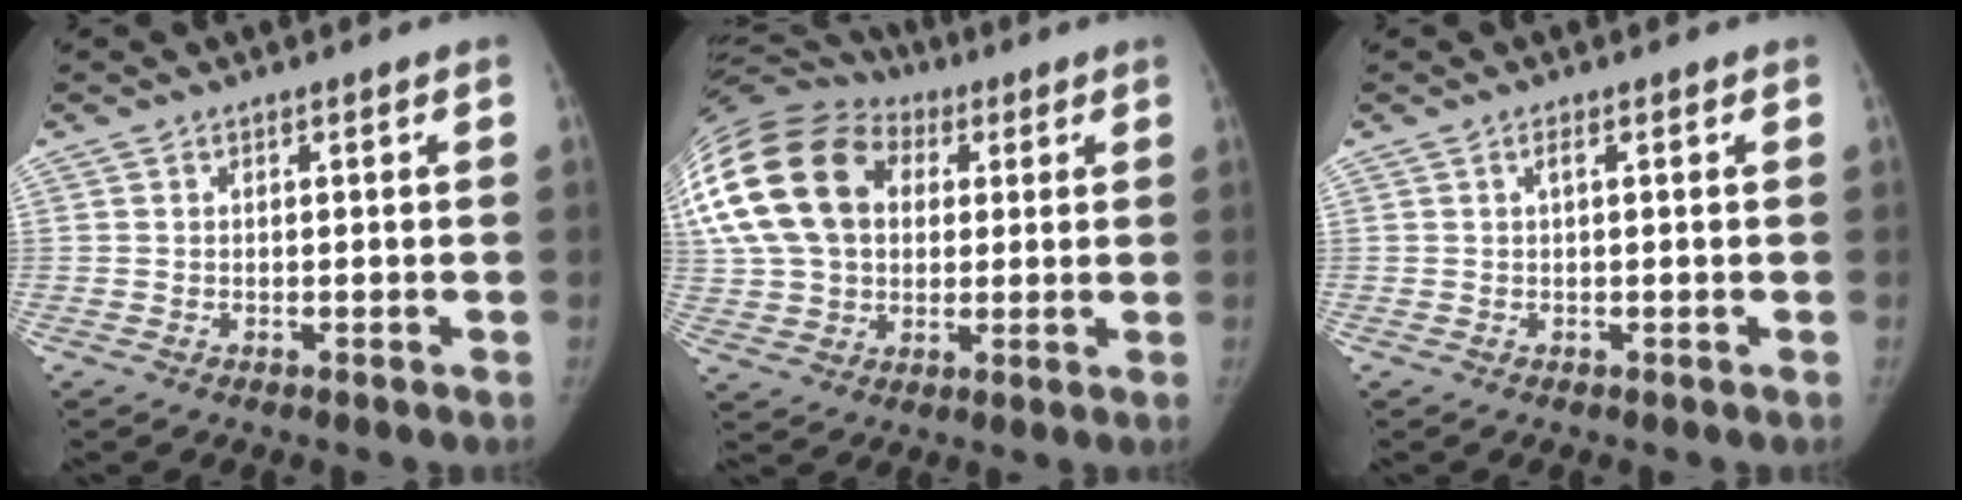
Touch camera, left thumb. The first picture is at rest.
{"total": 27.7, "force": [6.7, 20.3, 17.6], "torque": [-0.397, 0.061, 0.132]}
{"total": 1.1, "force": [0.3, 0.2, 1.0], "torque": [-0.024, 0.004, 0.003]}